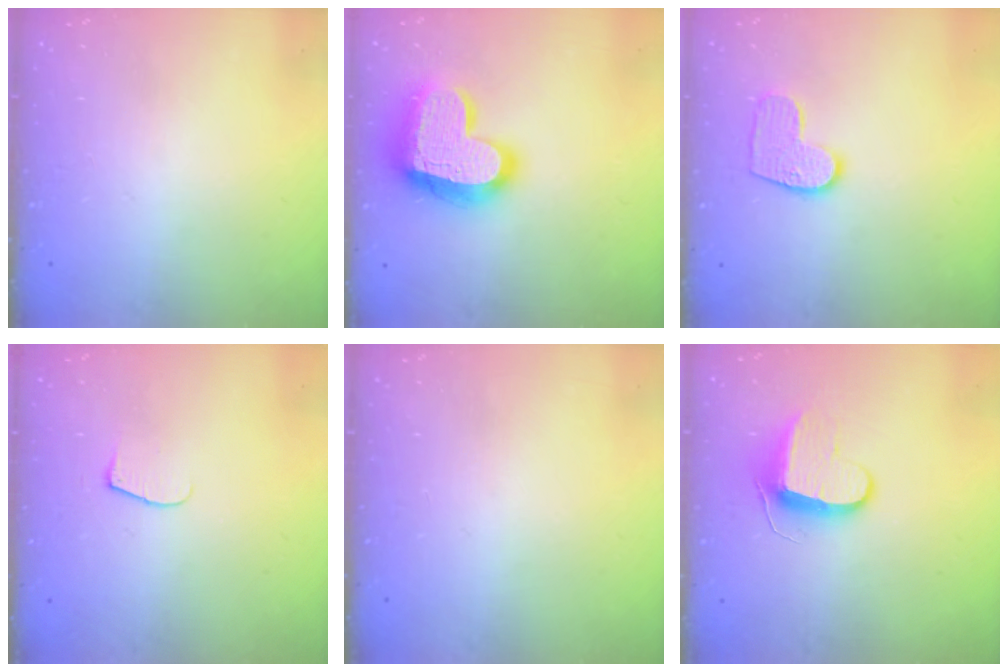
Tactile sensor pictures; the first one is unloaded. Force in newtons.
{"total": 20.2, "press": 20.1, "slide": 1.7}
{"total": 9.3, "press": 9.3, "slide": 0.4}
{"total": 5.3, "press": 5.2, "slide": 0.6}
{"total": 0.0}
{"total": 9.4, "press": 9.4, "slide": 0.5}